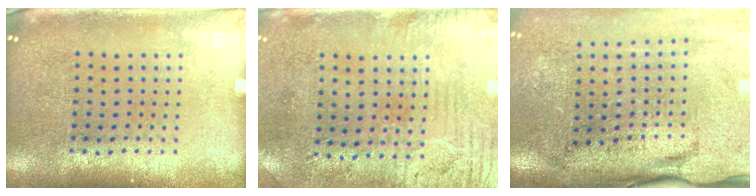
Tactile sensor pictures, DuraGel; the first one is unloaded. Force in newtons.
{"total": 3.3, "press": 2.7, "slide": 1.9}
{"total": 4.4, "press": 3.6, "slide": 2.5}